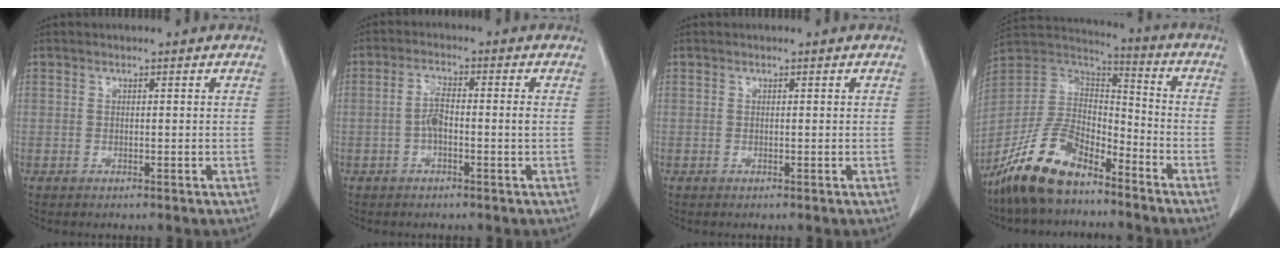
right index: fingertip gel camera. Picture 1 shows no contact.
{"total": 3.7, "force": [-0.7, 0.6, 3.6], "torque": [-0.073, 0.010, -0.013]}
{"total": 0.0}
{"total": 14.4, "force": [-10.5, 5.6, 8.2], "torque": [-0.171, 0.012, -0.200]}